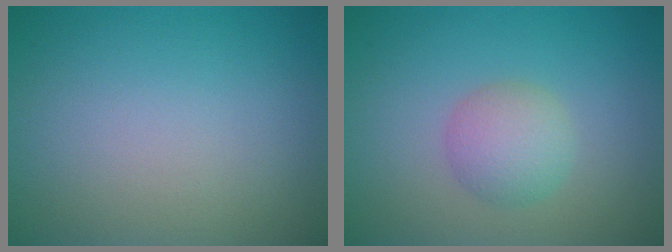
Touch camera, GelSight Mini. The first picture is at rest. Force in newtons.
{"total": 2.9, "press": 2.9, "slide": 0.1}